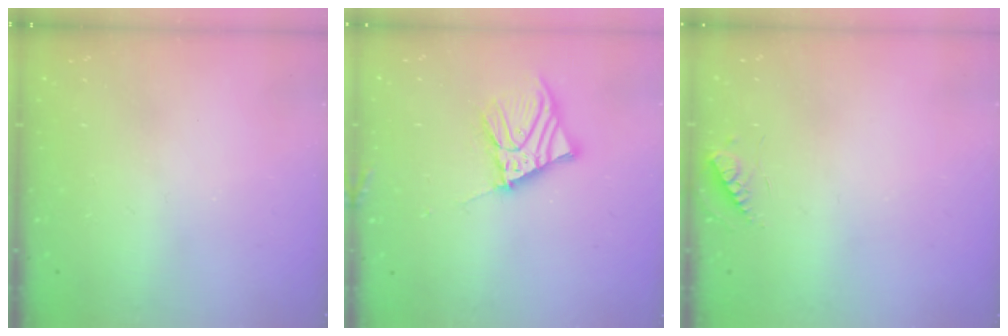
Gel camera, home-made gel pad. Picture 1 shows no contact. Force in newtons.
{"total": 11.8, "press": 11.7, "slide": 1.6}
{"total": 5.2, "press": 5.2, "slide": 0.5}